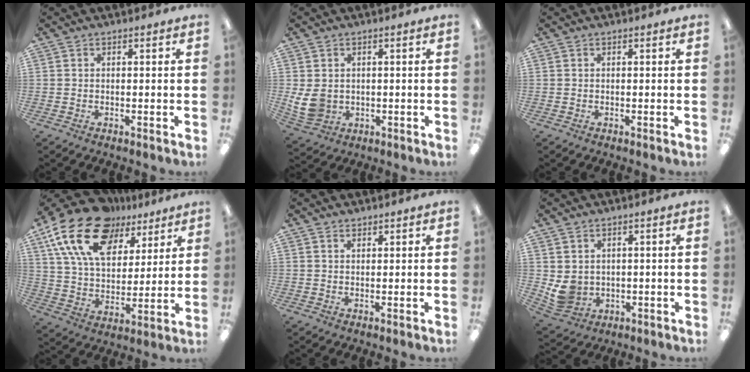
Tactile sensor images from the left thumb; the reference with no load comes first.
{"total": 6.6, "force": [1.2, 5.5, 3.5], "torque": [-0.079, 0.001, 0.026]}
{"total": 0.0}
{"total": 21.1, "force": [12.8, 11.9, 11.8], "torque": [-0.231, -0.054, 0.233]}
{"total": 1.3, "force": [1.2, 0.6, 0.2], "torque": [0.004, -0.004, 0.021]}
{"total": 6.0, "force": [1.6, 5.3, 2.4], "torque": [-0.066, -0.006, 0.034]}